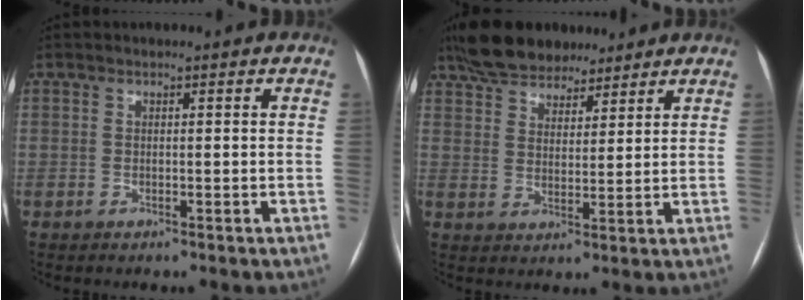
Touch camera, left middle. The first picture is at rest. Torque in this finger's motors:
{"motor_torque": [0.19, -0.20, 0.07, 0.02]}